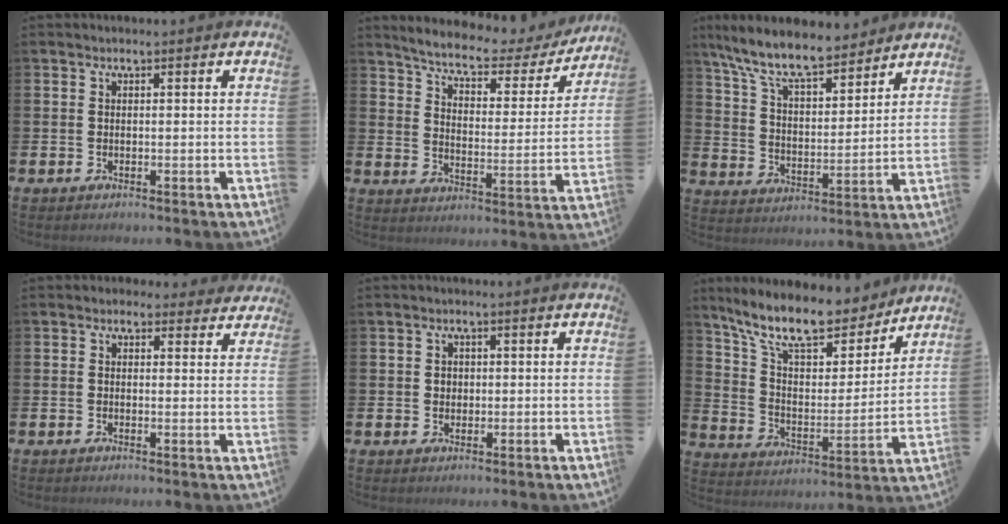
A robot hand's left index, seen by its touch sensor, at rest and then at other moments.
{"total": 6.2, "force": [5.6, 1.6, 2.4], "torque": [-0.070, -0.040, 0.088]}
{"total": 10.2, "force": [8.9, 2.6, 4.1], "torque": [-0.113, -0.053, 0.159]}
{"total": 1.8, "force": [1.5, 1.0, 0.0], "torque": [0.004, -0.004, 0.024]}
{"total": 1.3, "force": [0.3, 1.2, 0.5], "torque": [0.007, 0.002, 0.001]}
{"total": 12.7, "force": [10.8, 4.0, 5.4], "torque": [-0.140, -0.066, 0.189]}